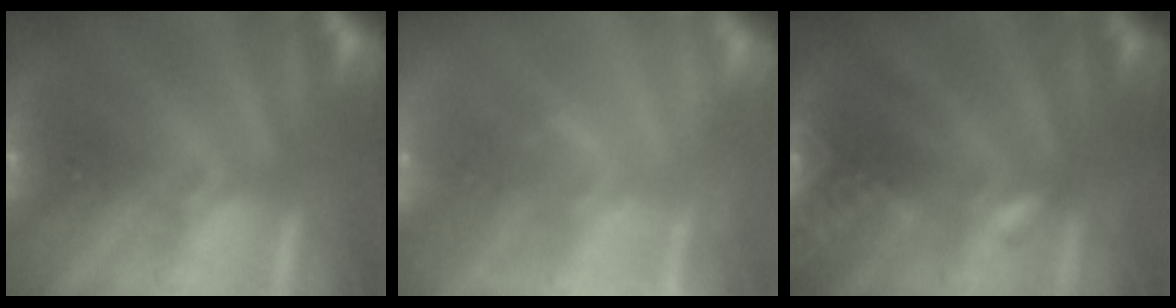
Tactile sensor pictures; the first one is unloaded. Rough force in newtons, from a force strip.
{"total": 2.2}
{"total": 2.8}